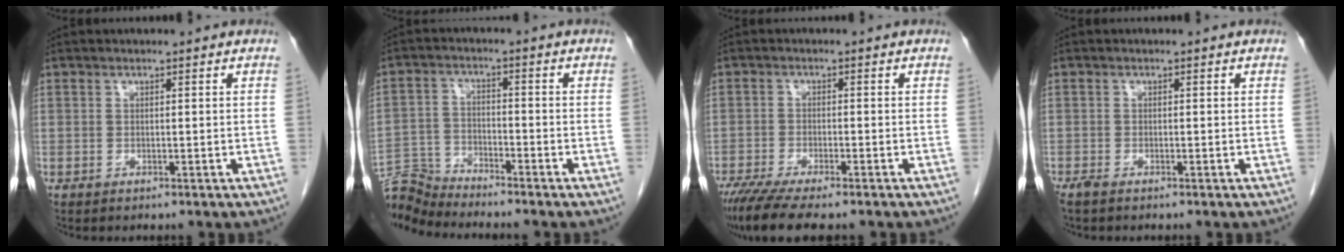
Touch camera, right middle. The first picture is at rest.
{"total": 7.0, "force": [-6.9, -1.0, -0.3], "torque": [0.004, 0.001, -0.130]}
{"total": 8.9, "force": [-7.2, 1.1, 5.2], "torque": [-0.083, -0.019, -0.116]}
{"total": 1.2, "force": [-0.9, 0.1, 0.6], "torque": [-0.020, -0.005, -0.020]}